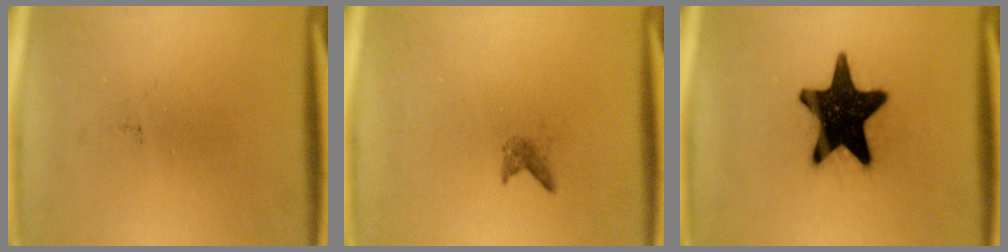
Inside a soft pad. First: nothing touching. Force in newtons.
{"total": 0.9}
{"total": 18.4}